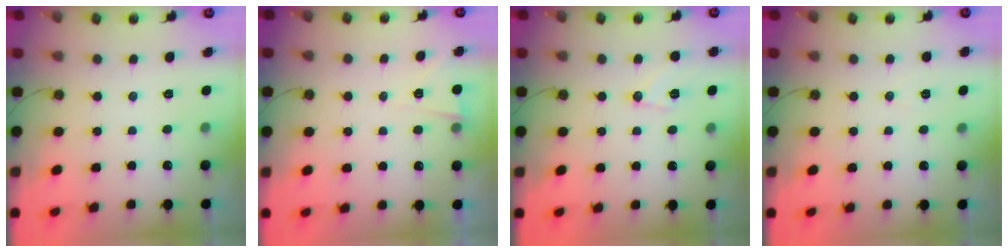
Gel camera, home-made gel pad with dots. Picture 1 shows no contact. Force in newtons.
{"total": 3.0, "press": 2.8, "slide": 1.0}
{"total": 7.6, "press": 7.5, "slide": 1.0}
{"total": 5.9, "press": 4.1, "slide": 4.2}